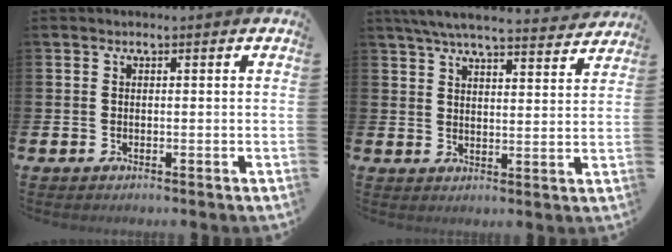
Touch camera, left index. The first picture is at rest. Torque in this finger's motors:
{"motor_torque": [1.10, -1.04, 0.67, 0.21]}